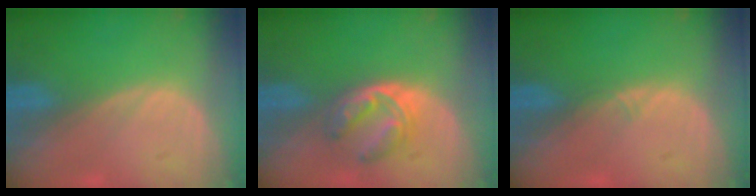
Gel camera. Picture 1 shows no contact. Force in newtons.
{"total": 6.2, "press": 5.0, "slide": 3.5}
{"total": 0.6, "press": 0.5, "slide": 0.4}